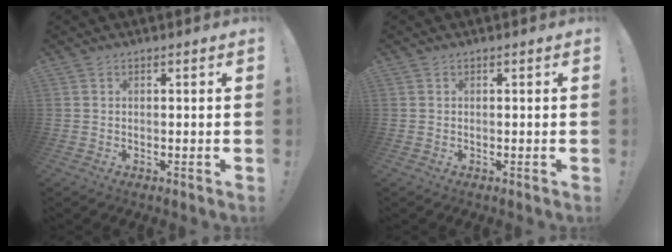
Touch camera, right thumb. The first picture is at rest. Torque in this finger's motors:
{"motor_torque": [0.03, -0.18, 0.13, -0.07, 0.03]}